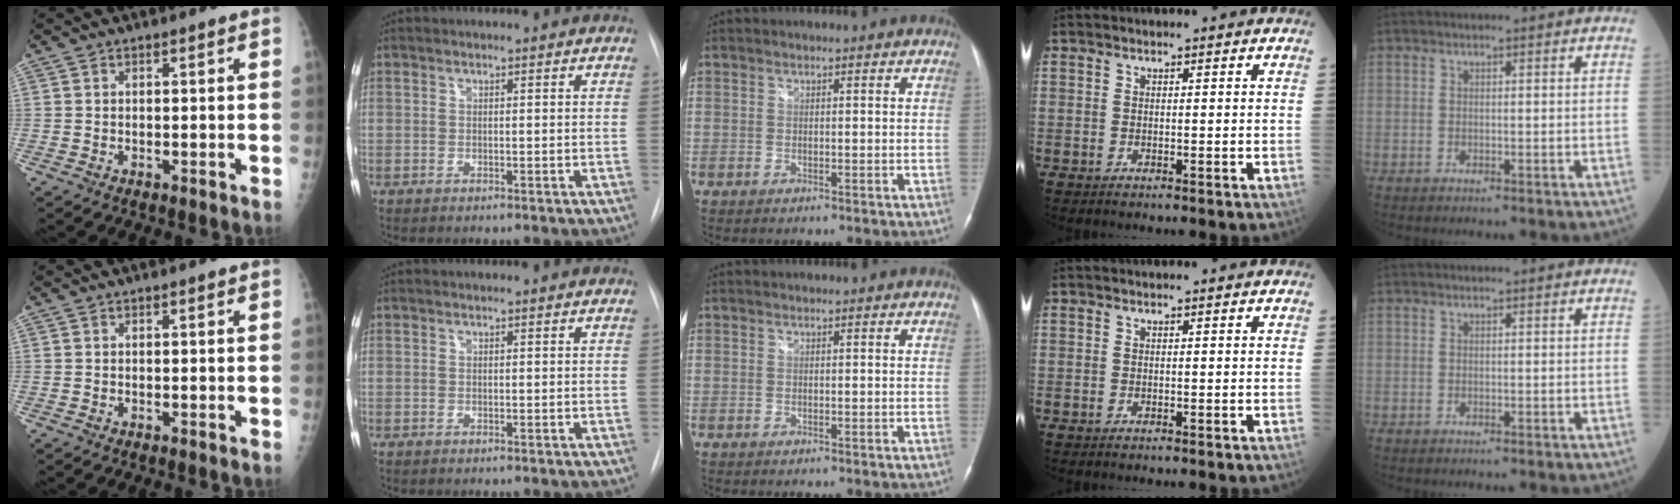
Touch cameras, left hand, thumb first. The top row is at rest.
{}